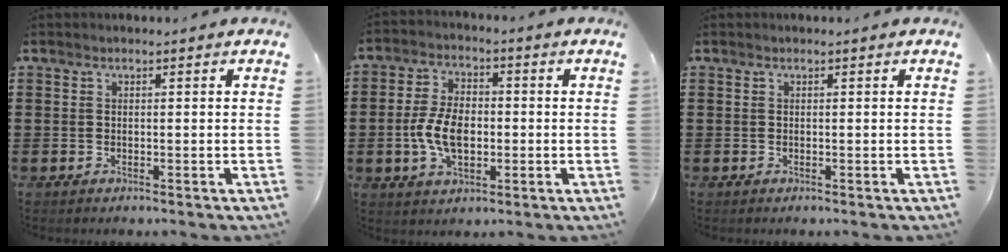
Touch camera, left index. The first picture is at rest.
{"total": 7.5, "force": [-1.2, 4.3, 6.0], "torque": [-0.134, 0.003, -0.026]}
{"total": 0.0}